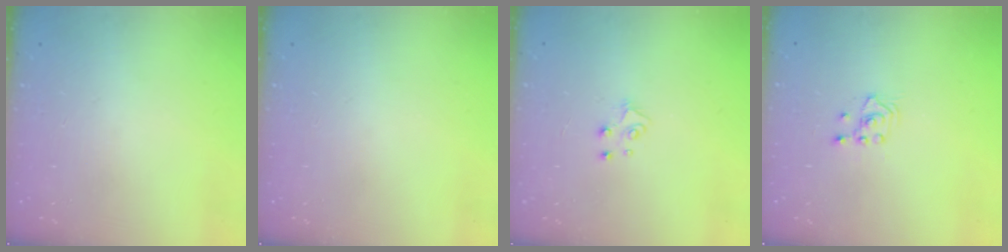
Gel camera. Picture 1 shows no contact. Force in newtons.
{"total": 0.0}
{"total": 4.0, "press": 4.0, "slide": 0.2}
{"total": 2.5, "press": 2.4, "slide": 0.9}